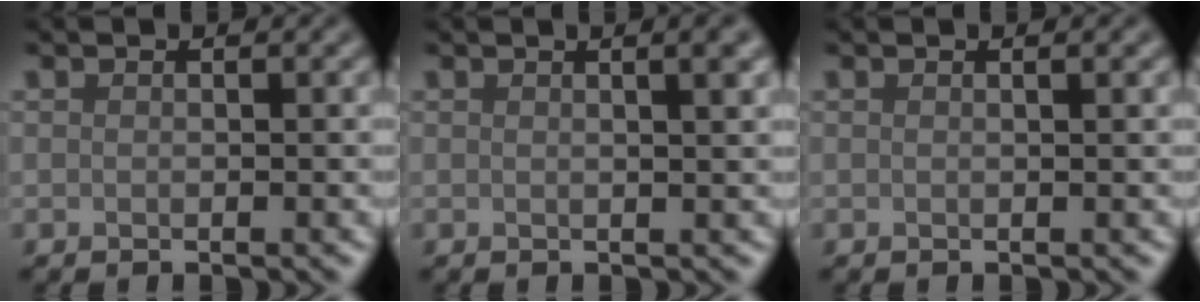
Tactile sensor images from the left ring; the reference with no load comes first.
{"total": 3.9, "force": [1.5, 1.6, 3.3], "torque": [-0.014, 0.014, -0.002]}
{"total": 0.8, "force": [0.4, 0.3, 0.6], "torque": [-0.003, 0.003, 0.002]}